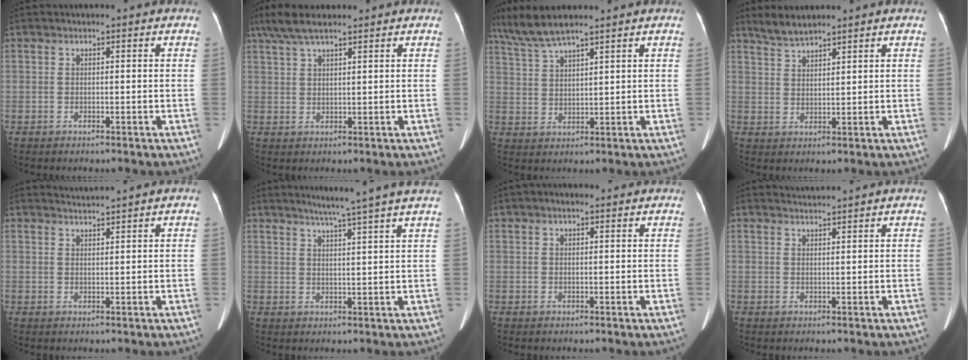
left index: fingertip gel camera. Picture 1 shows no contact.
{"total": 6.7, "force": [5.2, 1.3, 4.1], "torque": [-0.086, 0.029, 0.096]}
{"total": 7.3, "force": [6.2, 0.3, 3.9], "torque": [-0.088, 0.020, 0.122]}
{"total": 3.6, "force": [3.4, 0.3, 1.1], "torque": [-0.029, 0.010, 0.069]}
{"total": 1.6, "force": [1.4, -0.7, -0.3], "torque": [-0.001, 0.001, 0.032]}
{"total": 7.6, "force": [6.2, -1.8, 4.1], "torque": [-0.060, 0.004, 0.081]}
{"total": 1.4, "force": [0.8, 0.8, 0.8], "torque": [-0.019, 0.018, 0.009]}
{"total": 1.5, "force": [1.3, -0.5, -0.5], "torque": [0.000, 0.004, 0.029]}